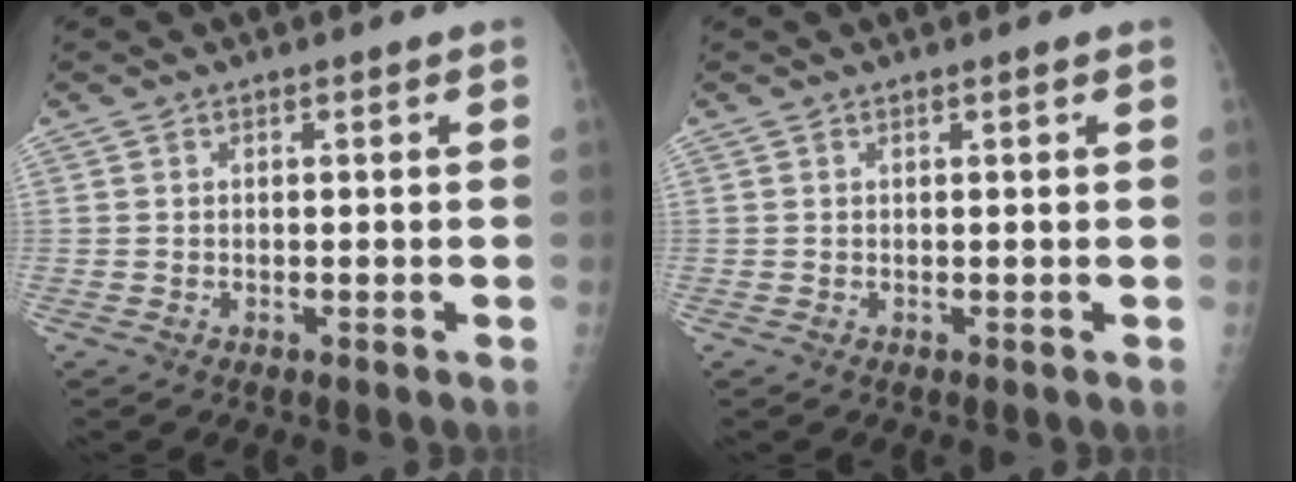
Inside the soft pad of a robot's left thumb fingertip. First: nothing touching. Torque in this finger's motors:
{"motor_torque": [0.08, -0.06, -0.26, 0.04, -0.01]}